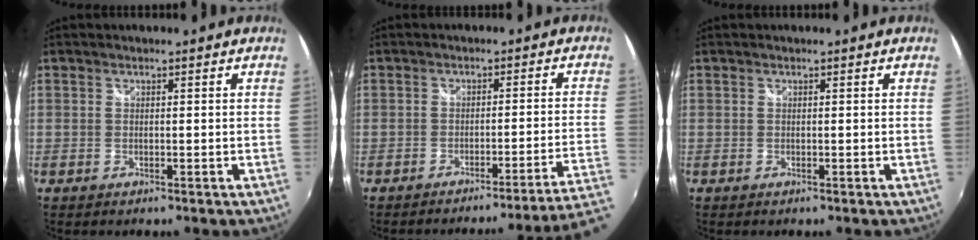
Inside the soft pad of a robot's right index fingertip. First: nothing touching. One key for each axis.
{"total": 8.3, "fx": -6.4, "fy": -3.6, "fz": 3.8, "tx": -0.044, "ty": -0.031, "tz": -0.086}
{"total": 0.0}